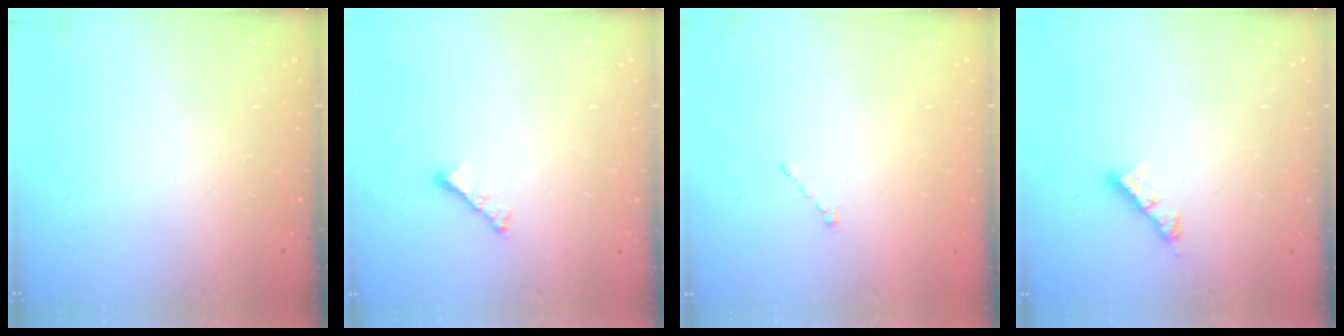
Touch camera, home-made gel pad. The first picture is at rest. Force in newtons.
{"total": 2.8, "press": 2.7, "slide": 0.6}
{"total": 1.0, "press": 0.9, "slide": 0.3}
{"total": 4.1, "press": 4.0, "slide": 0.3}